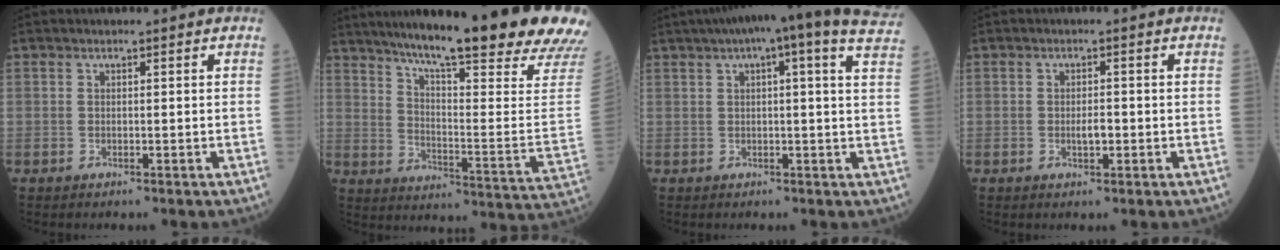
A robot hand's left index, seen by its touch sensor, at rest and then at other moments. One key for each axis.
{"total": 30.0, "fx": 24.4, "fy": 1.1, "fz": 17.4, "tx": -0.245, "ty": -0.078, "tz": 0.320}
{"total": 18.9, "fx": 15.1, "fy": 1.2, "fz": 11.4, "tx": -0.174, "ty": 0.032, "tz": 0.182}
{"total": 2.2, "fx": -0.4, "fy": 1.0, "fz": 1.9, "tx": -0.036, "ty": 0.000, "tz": -0.003}